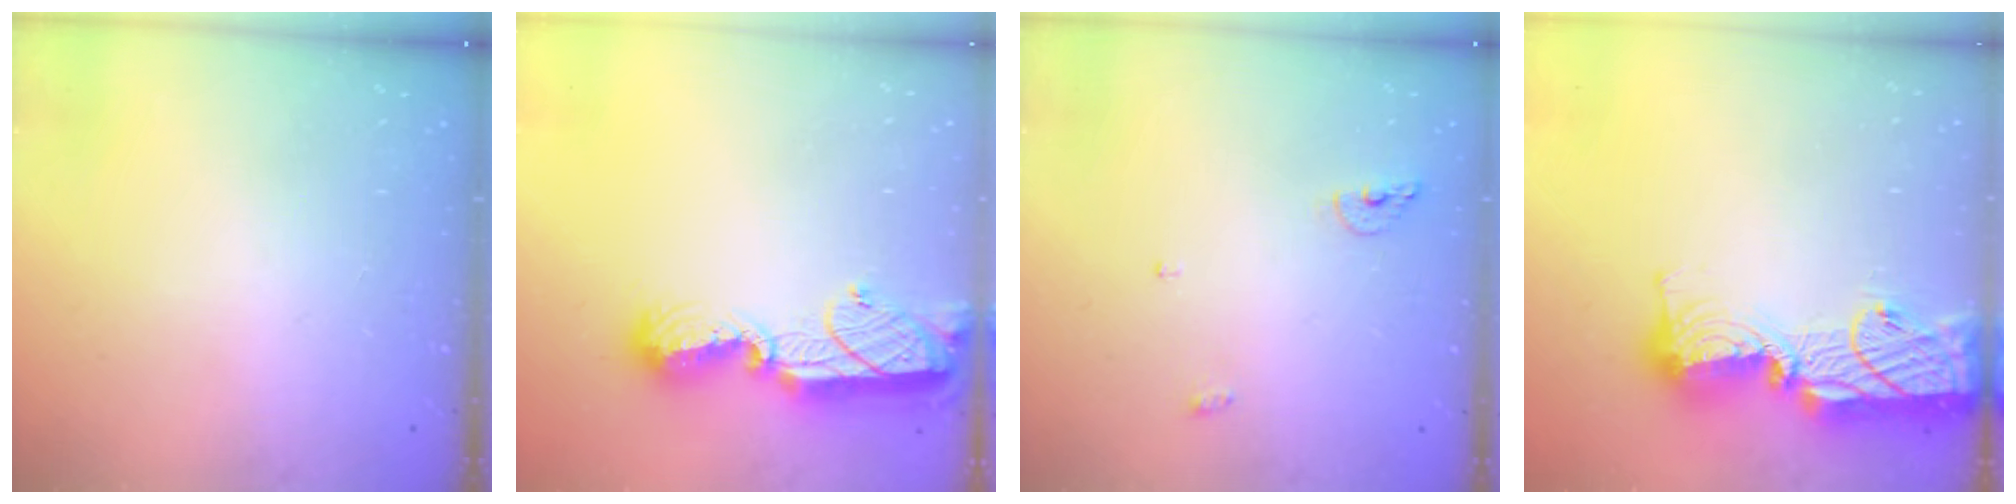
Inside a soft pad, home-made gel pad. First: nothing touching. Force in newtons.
{"total": 12.7, "press": 12.7, "slide": 1.0}
{"total": 5.6, "press": 5.5, "slide": 0.9}
{"total": 17.5, "press": 17.4, "slide": 1.3}